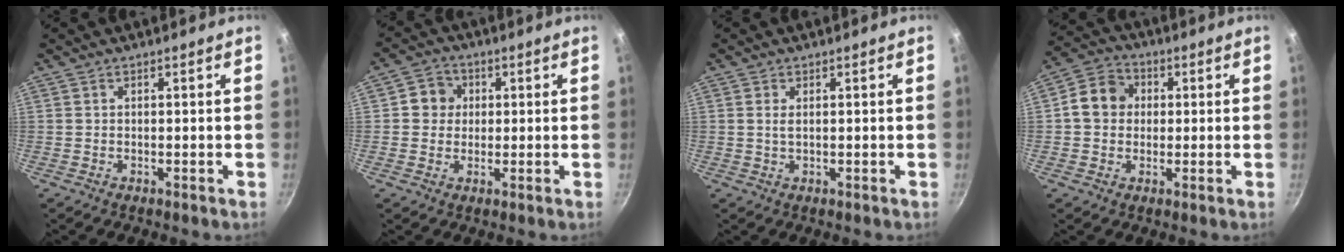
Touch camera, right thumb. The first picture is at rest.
{"total": 5.1, "force": [0.9, 4.8, 1.6], "torque": [0.006, 0.006, 0.003]}
{"total": 1.5, "force": [0.4, 0.7, 1.2], "torque": [-0.025, 0.000, 0.007]}
{"total": 8.0, "force": [0.7, 7.0, 3.9], "torque": [-0.039, 0.015, -0.006]}